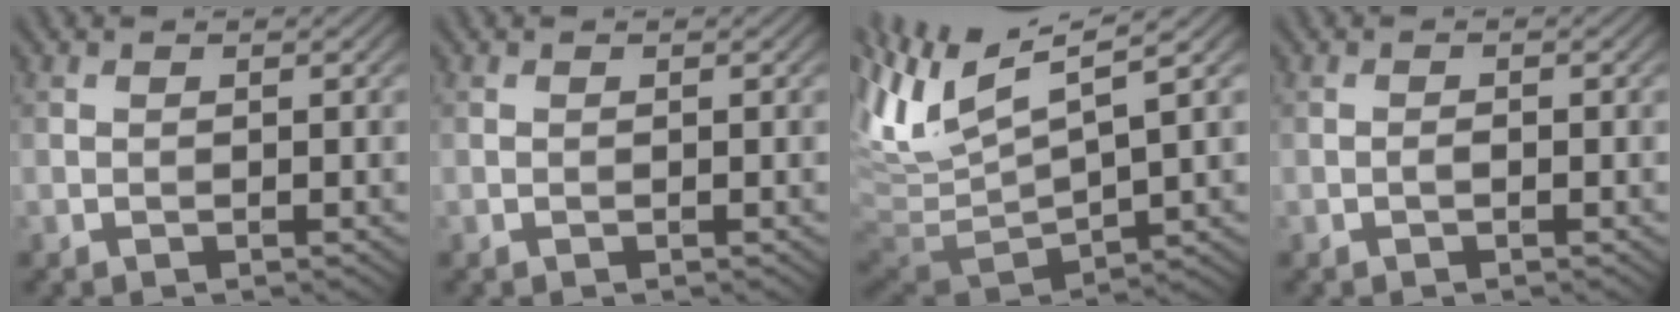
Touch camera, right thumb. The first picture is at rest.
{"total": 0.0}
{"total": 12.4, "force": [5.0, 3.9, 10.7], "torque": [-0.237, 0.017, 0.097]}
{"total": 0.7, "force": [-0.4, 0.2, 0.5], "torque": [-0.011, 0.003, -0.006]}